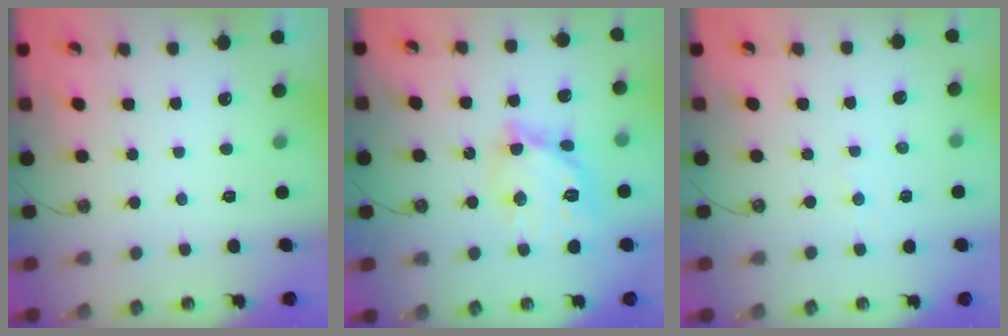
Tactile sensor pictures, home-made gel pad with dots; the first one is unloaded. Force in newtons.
{"total": 15.0, "press": 15.0, "slide": 1.3}
{"total": 1.4, "press": 1.4, "slide": 0.2}